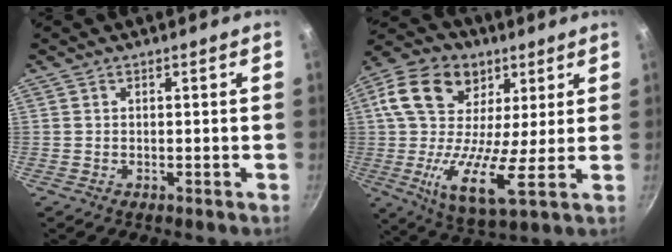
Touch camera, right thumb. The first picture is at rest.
{"total": 18.8, "force": [4.5, 11.6, 14.1], "torque": [-0.246, -0.009, 0.057]}